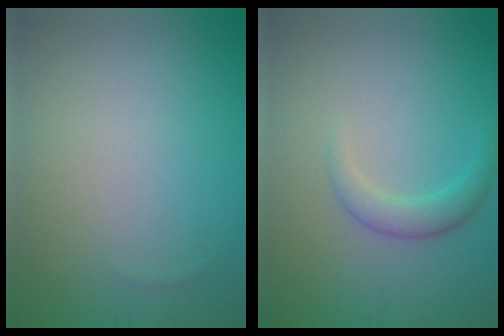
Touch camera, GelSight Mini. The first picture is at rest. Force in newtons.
{"total": 2.3, "press": 2.3, "slide": 0.1}